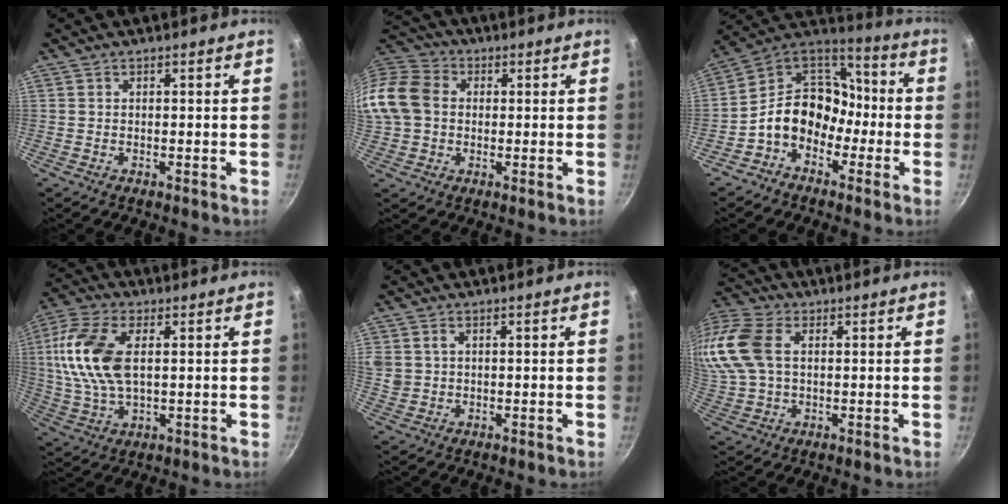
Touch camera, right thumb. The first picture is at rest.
{"total": 14.0, "force": [0.7, 11.4, 8.1], "torque": [-0.152, 0.027, -0.004]}
{"total": 14.7, "force": [-4.7, 11.5, 7.9], "torque": [-0.083, 0.070, -0.108]}
{"total": 15.0, "force": [2.6, 8.1, 12.3], "torque": [-0.250, 0.004, 0.046]}
{"total": 4.0, "force": [1.3, 3.1, 2.2], "torque": [-0.036, 0.001, 0.031]}
{"total": 16.4, "force": [3.4, 11.4, 11.3], "torque": [-0.263, 0.023, 0.059]}